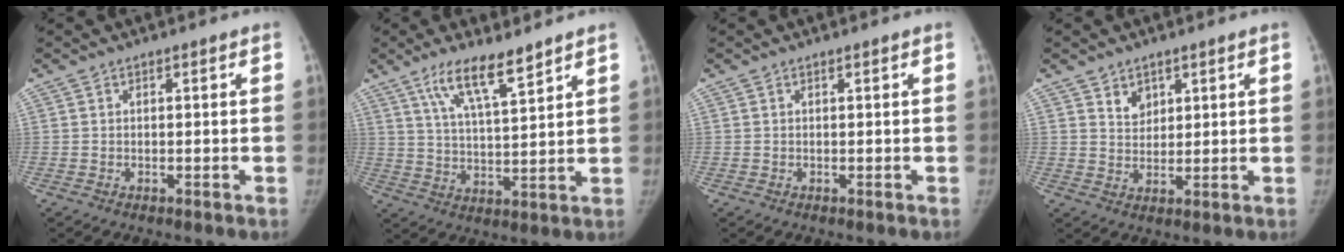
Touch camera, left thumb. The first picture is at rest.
{"total": 9.7, "force": [6.7, 2.0, 6.7], "torque": [-0.114, -0.036, 0.127]}
{"total": 0.0}
{"total": 3.6, "force": [2.3, 2.5, 1.2], "torque": [0.001, -0.019, 0.044]}